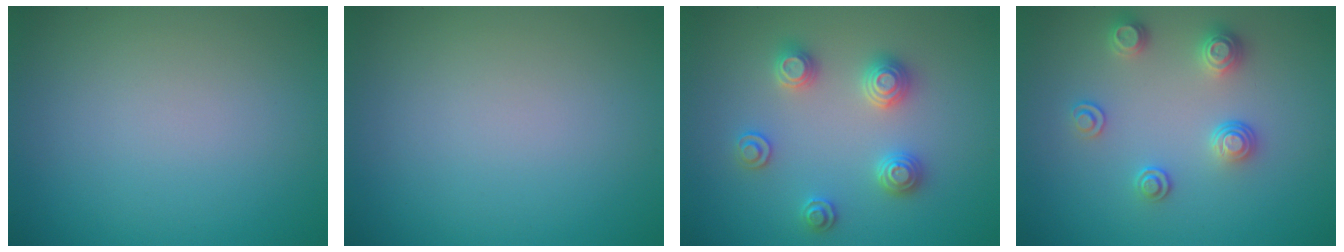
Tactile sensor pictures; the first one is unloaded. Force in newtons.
{"total": 0.0}
{"total": 2.9, "press": 2.8, "slide": 0.3}
{"total": 2.6, "press": 2.6, "slide": 0.6}